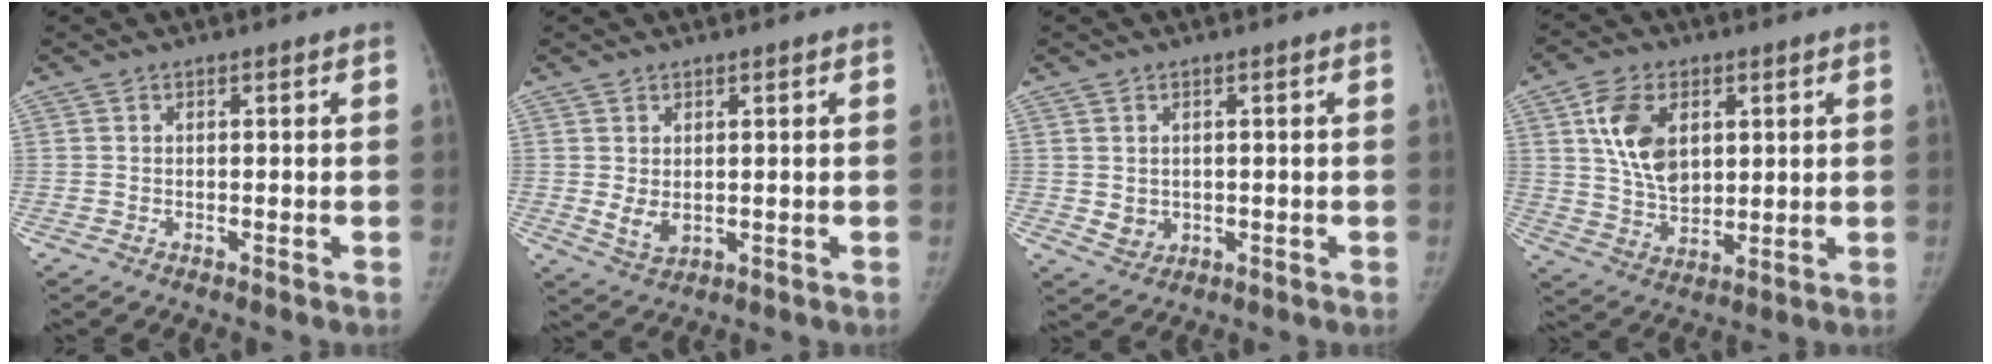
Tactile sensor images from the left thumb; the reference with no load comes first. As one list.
[{"total": 4.0, "force": [0.2, 2.8, 2.9], "torque": [-0.046, -0.006, 0.014]}, {"total": 3.5, "force": [0.0, 3.1, 1.6], "torque": [-0.014, 0.001, 0.012]}, {"total": 12.2, "force": [3.6, 8.2, 8.4], "torque": [-0.123, -0.017, 0.071]}]